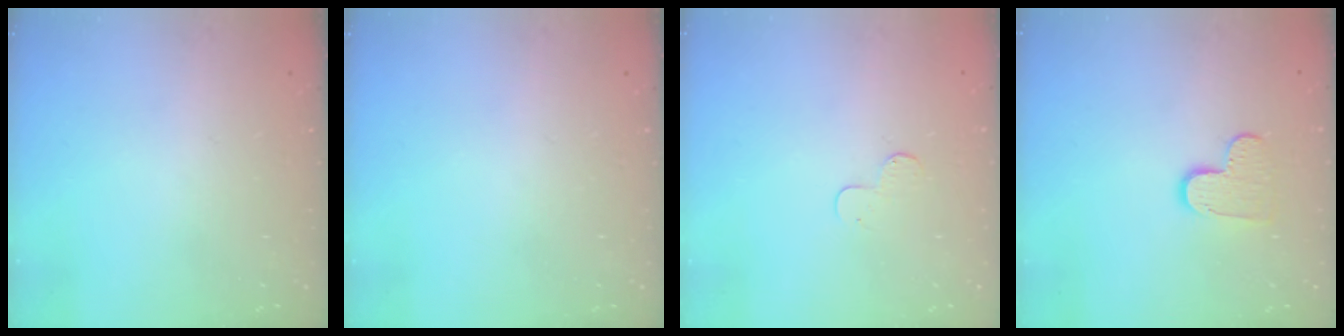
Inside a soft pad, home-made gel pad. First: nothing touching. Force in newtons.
{"total": 0.0}
{"total": 3.7, "press": 3.7, "slide": 0.3}
{"total": 7.0, "press": 7.0, "slide": 0.3}